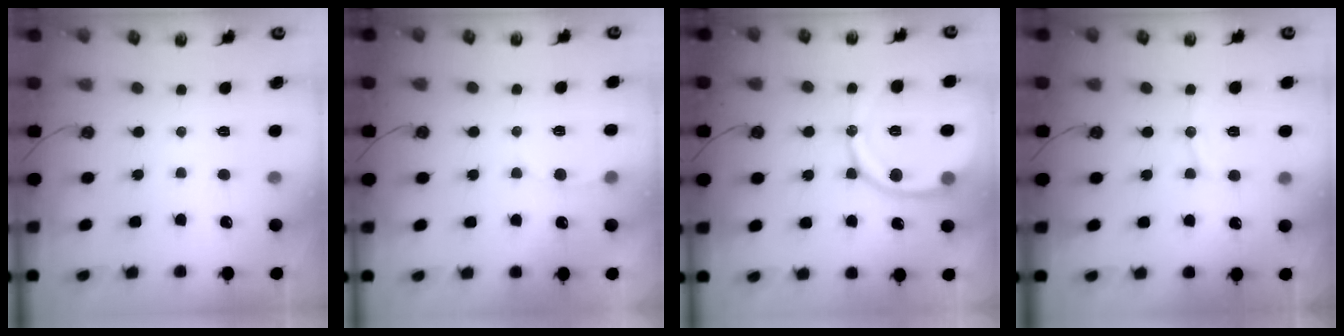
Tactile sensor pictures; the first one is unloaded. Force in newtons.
{"total": 5.1, "press": 5.1, "slide": 0.5}
{"total": 16.1, "press": 16.0, "slide": 1.6}
{"total": 8.2, "press": 8.1, "slide": 0.8}